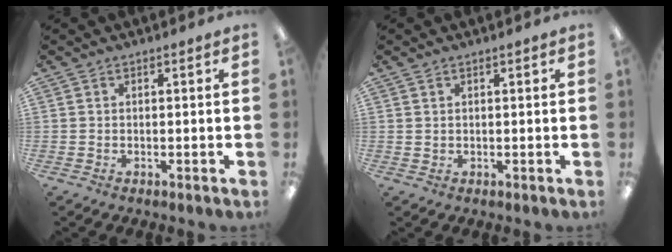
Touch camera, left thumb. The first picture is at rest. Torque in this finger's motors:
{"motor_torque": [-0.15, 0.03, -0.20, 0.19, 0.03]}